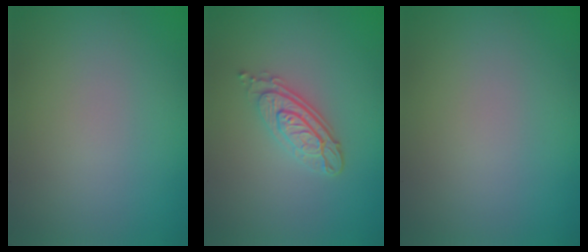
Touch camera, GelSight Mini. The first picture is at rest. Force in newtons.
{"total": 3.9, "press": 2.9, "slide": 2.6}
{"total": 0.0}